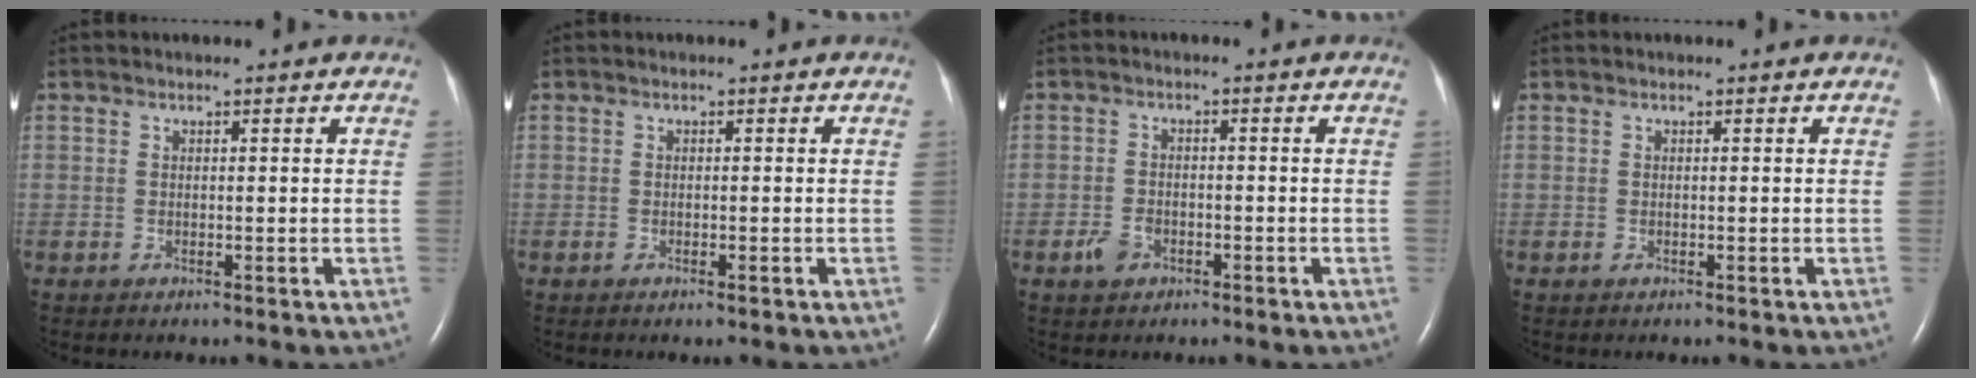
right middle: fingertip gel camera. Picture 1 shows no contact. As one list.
[{"total": 0.6, "force": [-0.4, 0.0, 0.4], "torque": [-0.012, -0.002, -0.005]}, {"total": 2.6, "force": [-1.4, 1.7, 1.4], "torque": [-0.032, 0.002, -0.023]}, {"total": 0.0}]